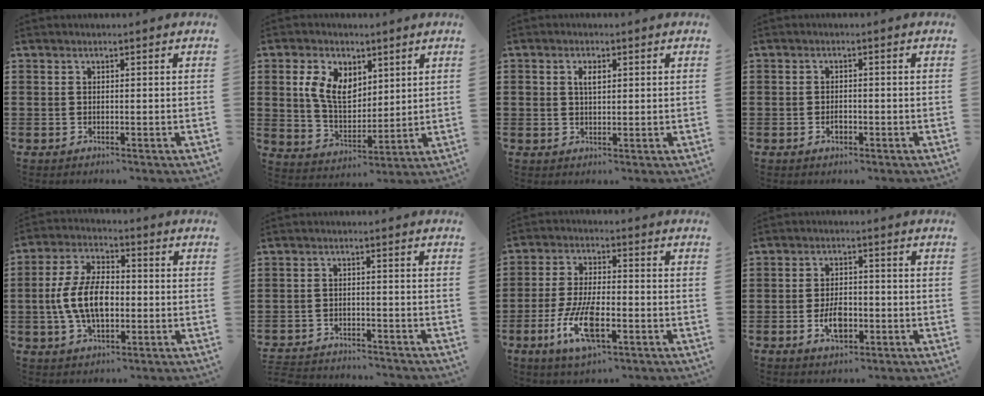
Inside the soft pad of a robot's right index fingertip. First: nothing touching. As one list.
[{"total": 7.5, "force": [3.0, 4.7, 5.1], "torque": [-0.115, 0.014, 0.056]}, {"total": 2.2, "force": [0.8, 1.2, 1.7], "torque": [-0.036, 0.007, 0.013]}, {"total": 1.5, "force": [-0.7, 0.8, 1.1], "torque": [-0.022, -0.002, -0.013]}, {"total": 9.0, "force": [-0.9, 4.7, 7.6], "torque": [-0.175, 0.001, -0.024]}, {"total": 2.9, "force": [-2.9, 0.0, -0.2], "torque": [-0.005, -0.004, -0.062]}, {"total": 10.0, "force": [-4.0, 3.5, 8.5], "torque": [-0.187, -0.010, -0.074]}, {"total": 5.1, "force": [-1.6, 2.7, 4.0], "torque": [-0.076, -0.002, -0.032]}]